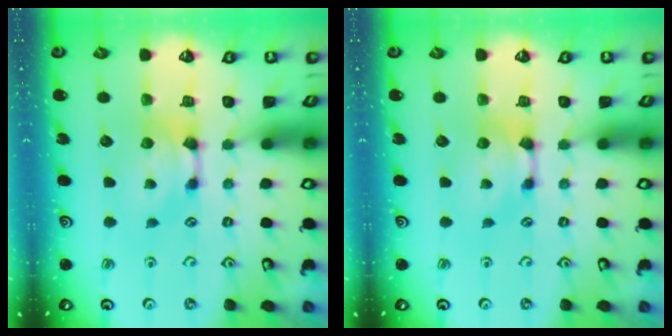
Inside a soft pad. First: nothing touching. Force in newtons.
{"total": 0.0}